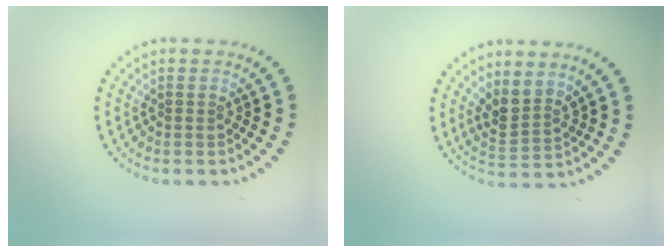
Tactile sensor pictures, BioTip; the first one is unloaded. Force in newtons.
{"total": 2.7, "press": 2.0, "slide": 1.8}